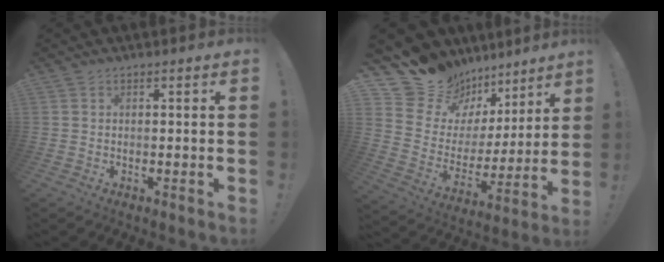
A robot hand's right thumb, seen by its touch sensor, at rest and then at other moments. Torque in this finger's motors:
{"motor_torque": [-0.24, 1.94, -0.10, 0.26, 0.01]}